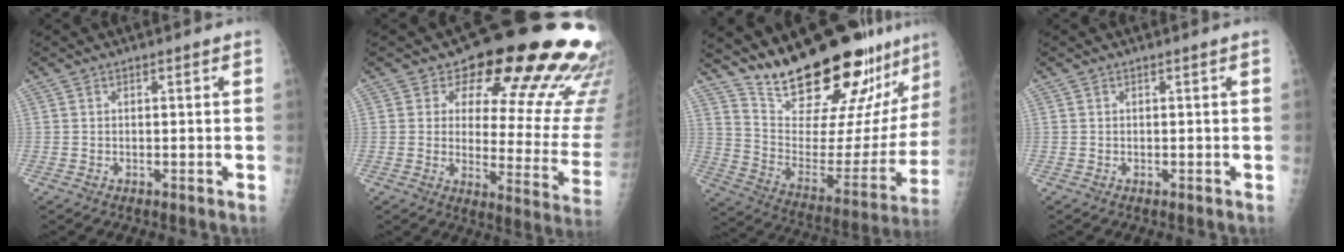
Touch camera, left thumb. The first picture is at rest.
{"total": 23.0, "force": [15.5, 9.7, 13.9], "torque": [-0.128, -0.085, 0.185]}
{"total": 28.6, "force": [23.9, 7.1, 14.0], "torque": [-0.183, -0.157, 0.348]}
{"total": 0.0}